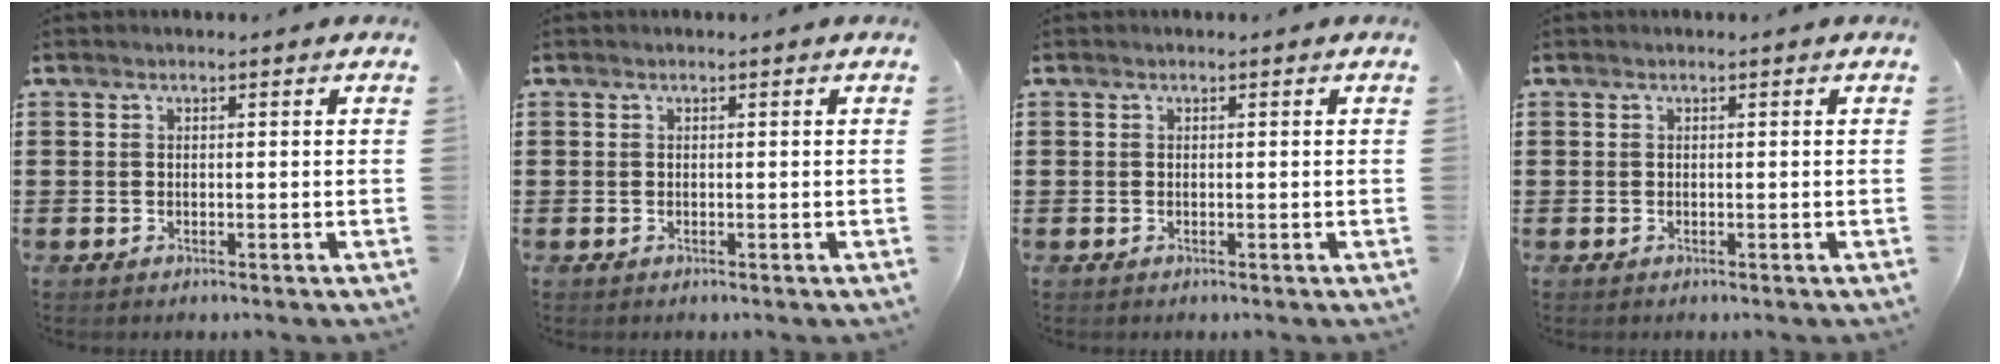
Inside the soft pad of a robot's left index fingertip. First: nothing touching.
{"total": 0.0}
{"total": 0.0}
{"total": 0.0}